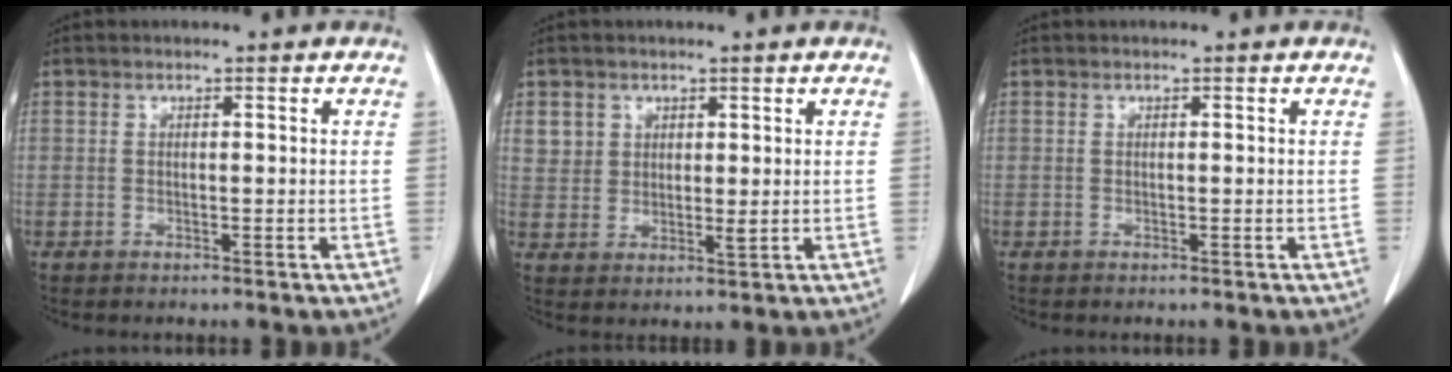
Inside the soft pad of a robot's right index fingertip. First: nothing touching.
{"total": 4.6, "force": [2.2, 3.8, 1.3], "torque": [-0.014, -0.004, 0.046]}
{"total": 0.0}